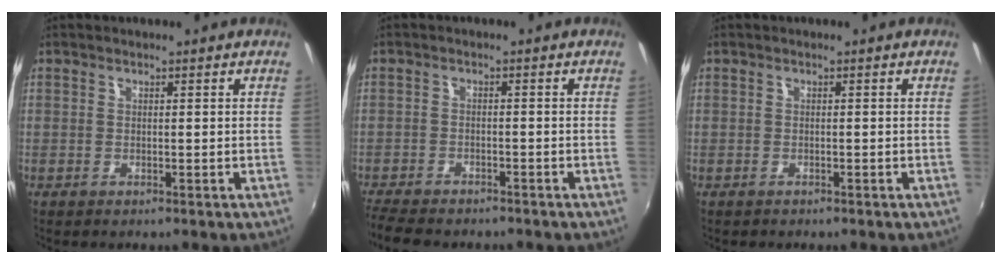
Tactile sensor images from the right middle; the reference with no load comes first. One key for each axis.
{"total": 8.4, "fx": -7.4, "fy": 2.2, "fz": 3.1, "tx": -0.088, "ty": -0.025, "tz": -0.125}
{"total": 0.6, "fx": -0.5, "fy": 0.3, "fz": 0.0, "tx": -0.003, "ty": -0.001, "tz": -0.008}